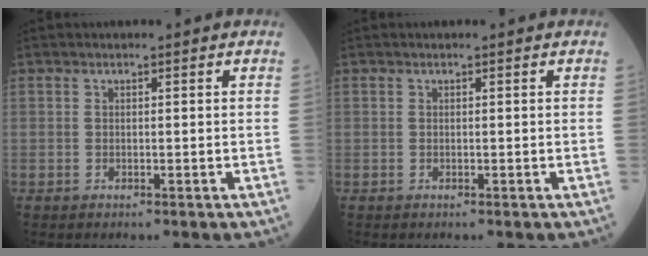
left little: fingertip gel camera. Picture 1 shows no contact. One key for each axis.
{"total": 0.0}